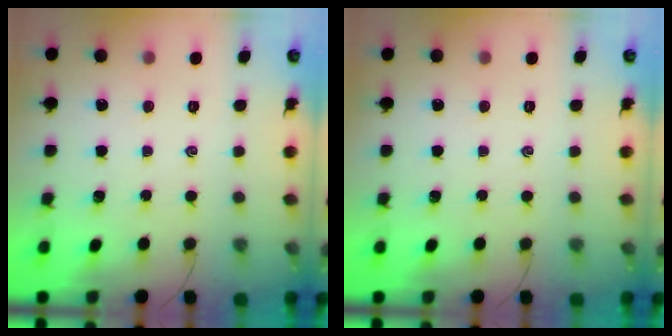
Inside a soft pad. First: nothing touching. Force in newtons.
{"total": 0.0}